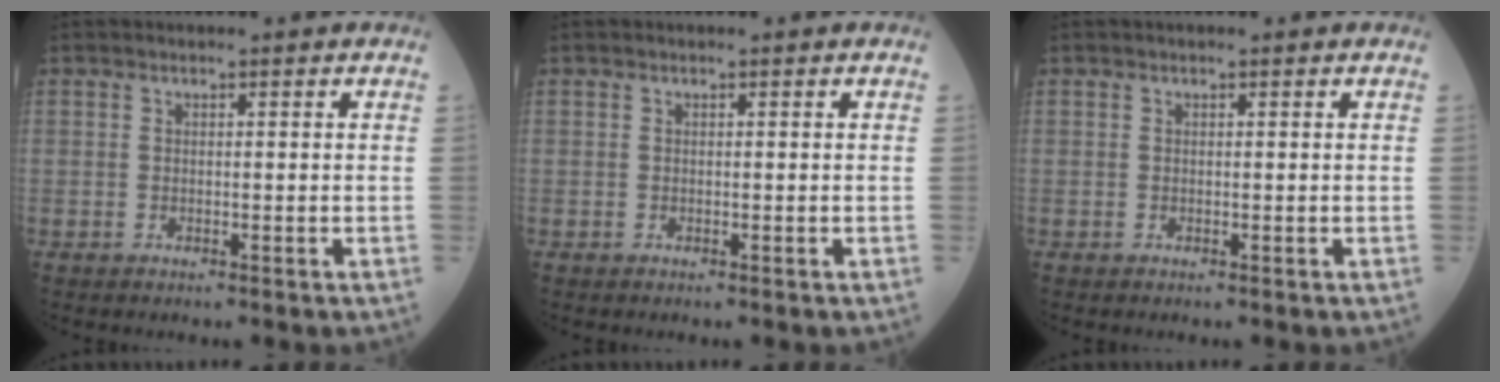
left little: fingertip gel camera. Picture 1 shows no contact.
{"total": 0.0}
{"total": 0.0}